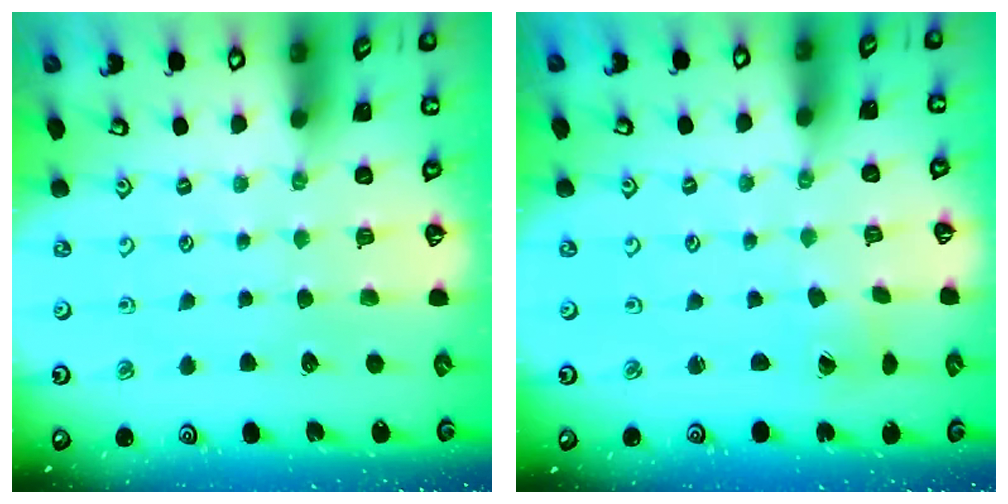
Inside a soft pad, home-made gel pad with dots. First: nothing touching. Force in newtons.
{"total": 1.5, "press": 1.5, "slide": 0.1}